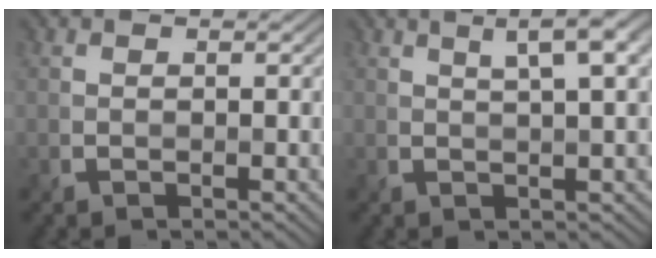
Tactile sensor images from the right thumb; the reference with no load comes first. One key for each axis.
{"total": 5.0, "fx": 2.2, "fy": 0.8, "fz": 4.4, "tx": -0.070, "ty": 0.012, "tz": 0.040}